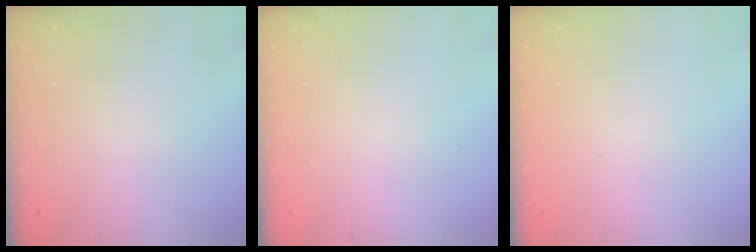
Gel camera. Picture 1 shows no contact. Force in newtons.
{"total": 0.0}
{"total": 0.0}